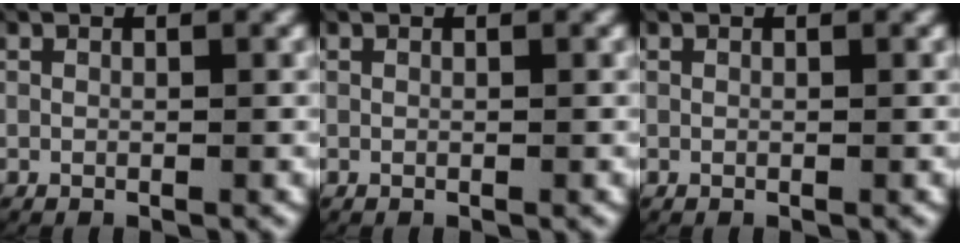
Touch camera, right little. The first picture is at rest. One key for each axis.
{"total": 0.0}
{"total": 0.0}